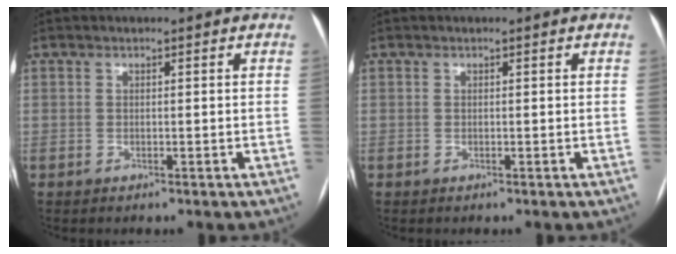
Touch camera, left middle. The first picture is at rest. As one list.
[{"total": 0.0}]